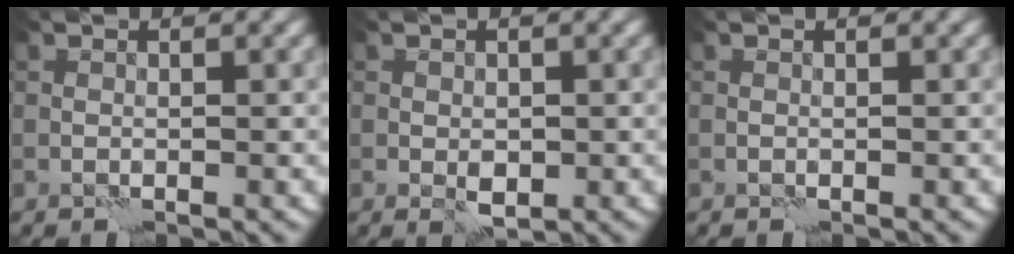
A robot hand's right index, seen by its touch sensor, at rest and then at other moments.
{"total": 1.6, "force": [-0.3, 1.1, 1.2], "torque": [-0.019, -0.005, -0.004]}
{"total": 0.0}